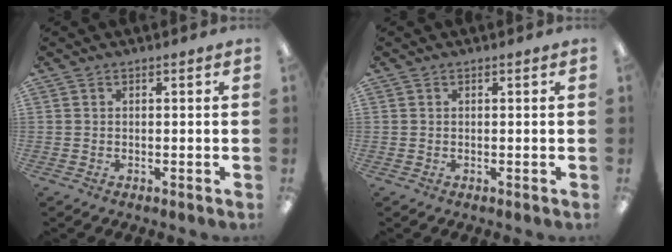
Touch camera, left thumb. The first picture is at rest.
{"total": 0.0}